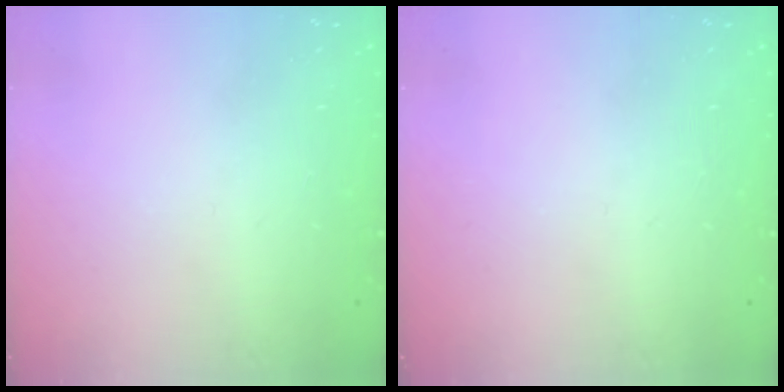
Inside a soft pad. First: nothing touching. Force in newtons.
{"total": 0.0}